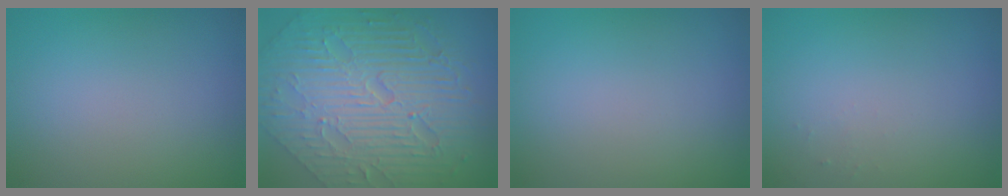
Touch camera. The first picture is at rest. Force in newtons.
{"total": 10.9, "press": 7.4, "slide": 8.1}
{"total": 0.0}
{"total": 0.5, "press": 0.5, "slide": 0.2}